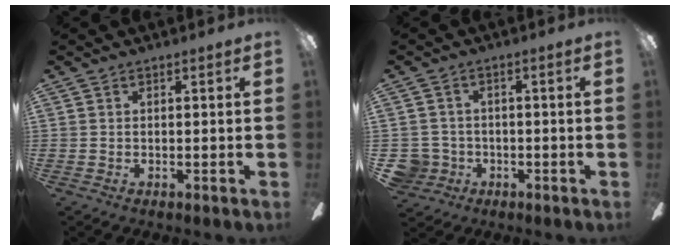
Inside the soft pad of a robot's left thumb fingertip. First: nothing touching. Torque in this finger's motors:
{"motor_torque": [-0.12, 0.08, 0.08, -0.21, -0.01]}